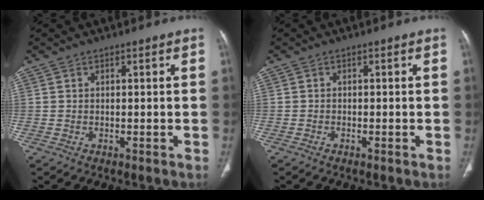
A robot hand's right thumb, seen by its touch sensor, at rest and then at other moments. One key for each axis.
{"total": 0.0}